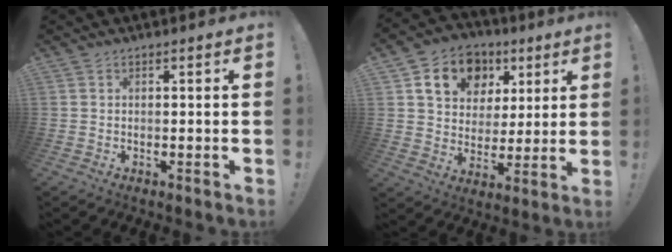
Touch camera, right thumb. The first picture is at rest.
{"total": 15.1, "force": [7.2, 11.5, 6.6], "torque": [-0.103, -0.022, 0.139]}